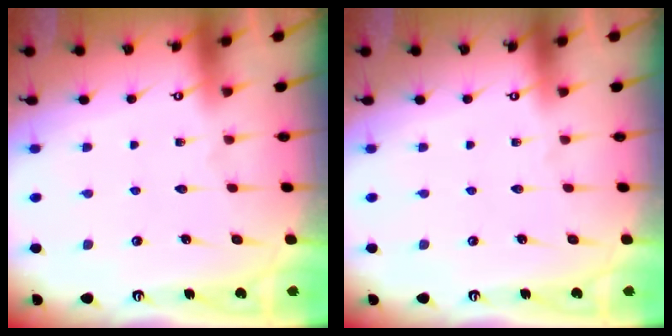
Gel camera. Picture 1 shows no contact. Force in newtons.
{"total": 0.0}